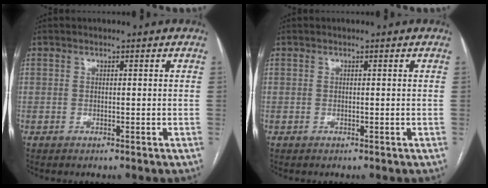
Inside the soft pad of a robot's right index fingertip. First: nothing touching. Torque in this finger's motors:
{"motor_torque": [0.00, 0.00, 0.00, 0.00]}